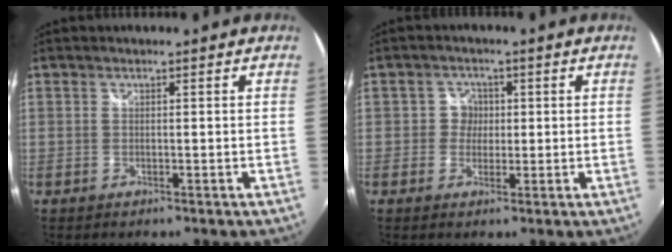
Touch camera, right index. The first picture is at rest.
{"total": 3.1, "force": [-0.1, 3.1, 0.2], "torque": [0.002, 0.010, -0.009]}